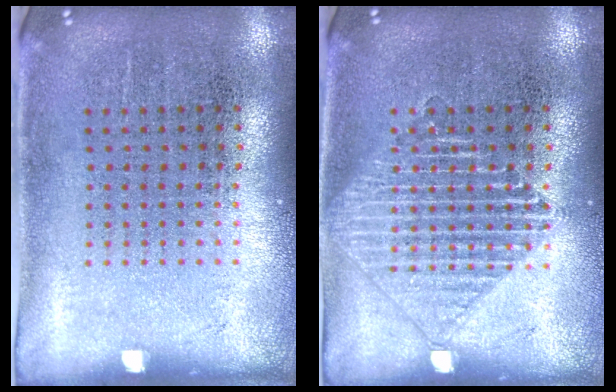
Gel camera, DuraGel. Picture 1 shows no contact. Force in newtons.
{"total": 2.3, "press": 2.3, "slide": 0.3}